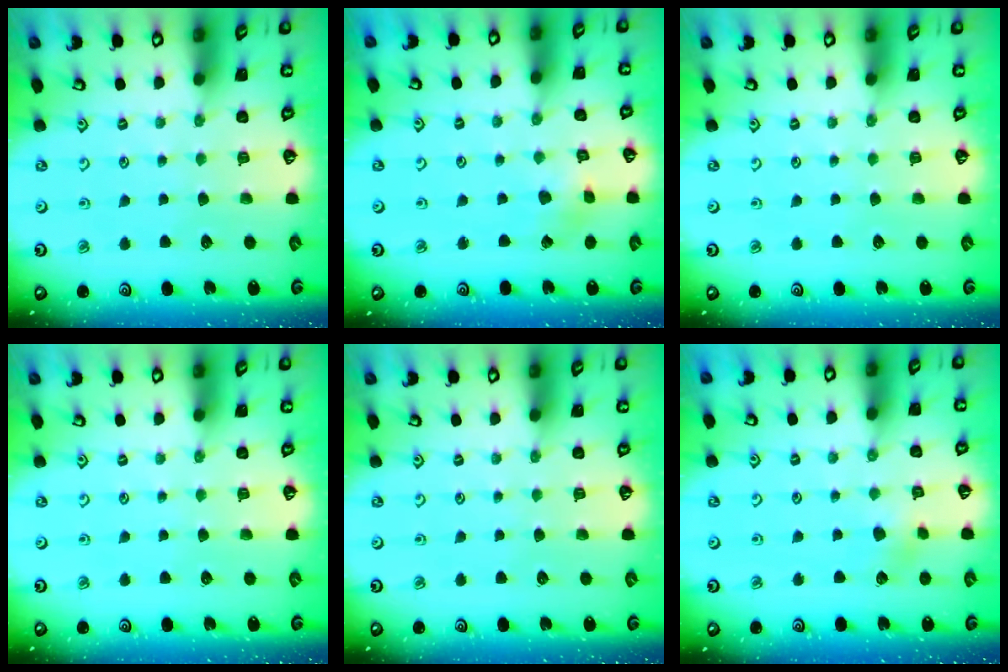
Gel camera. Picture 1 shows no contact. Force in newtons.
{"total": 2.7, "press": 2.7, "slide": 0.3}
{"total": 0.0}
{"total": 0.0}
{"total": 0.0}
{"total": 3.1, "press": 3.1, "slide": 0.4}